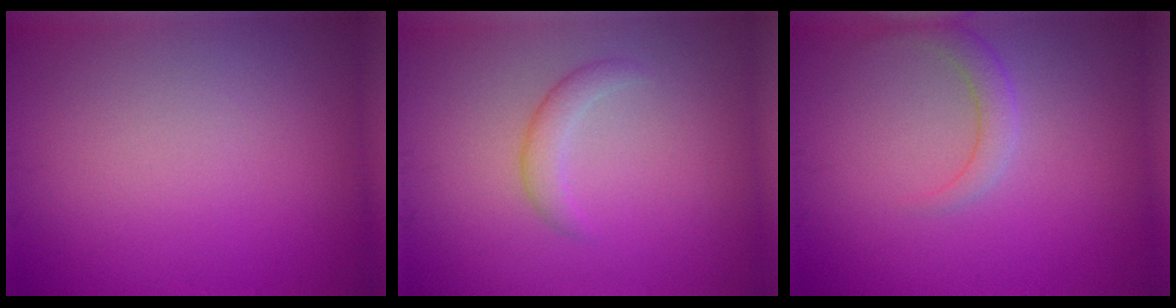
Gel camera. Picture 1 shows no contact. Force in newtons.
{"total": 1.6, "press": 1.6, "slide": 0.1}
{"total": 1.8, "press": 1.8, "slide": 0.1}